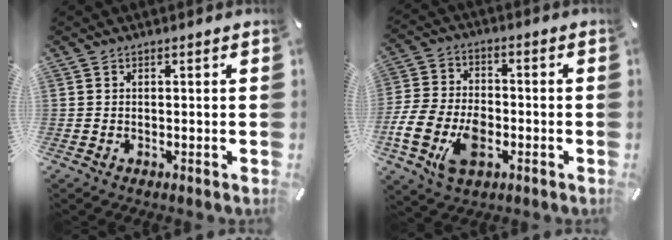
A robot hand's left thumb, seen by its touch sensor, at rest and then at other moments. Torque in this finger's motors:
{"motor_torque": [1.04, 3.64, 1.72, 0.82, 0.27]}